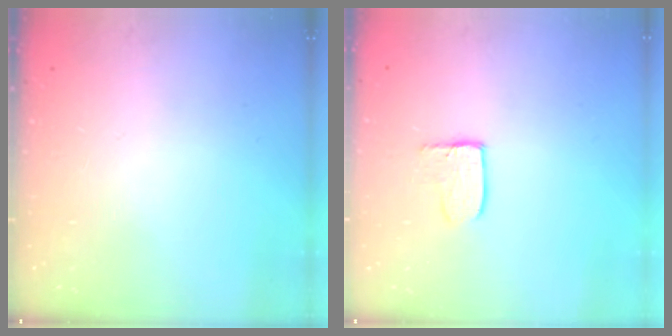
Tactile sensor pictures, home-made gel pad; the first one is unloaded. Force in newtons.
{"total": 3.4, "press": 3.4, "slide": 0.3}